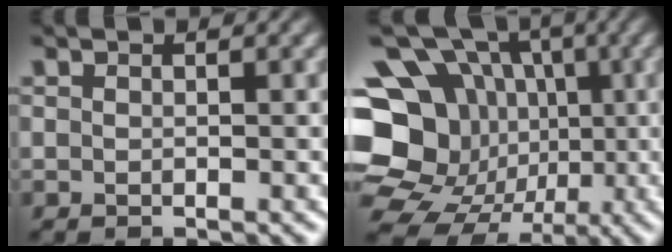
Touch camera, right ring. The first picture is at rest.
{"total": 18.1, "force": [-1.3, 15.5, 9.3], "torque": [-0.188, -0.066, -0.014]}